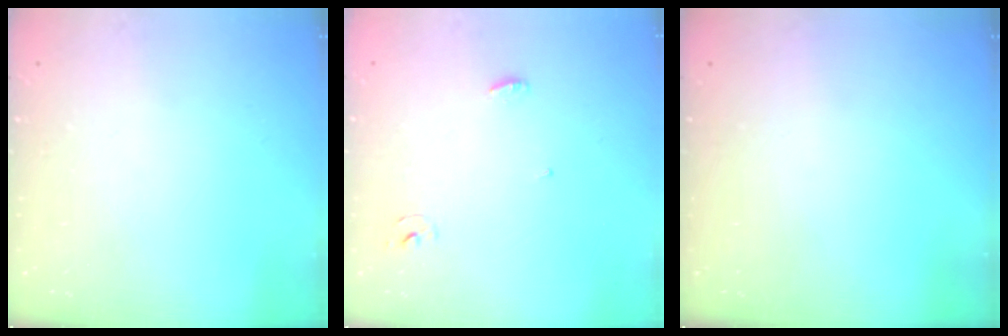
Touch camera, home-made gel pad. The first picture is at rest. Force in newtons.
{"total": 3.3, "press": 3.3, "slide": 0.3}
{"total": 0.0}